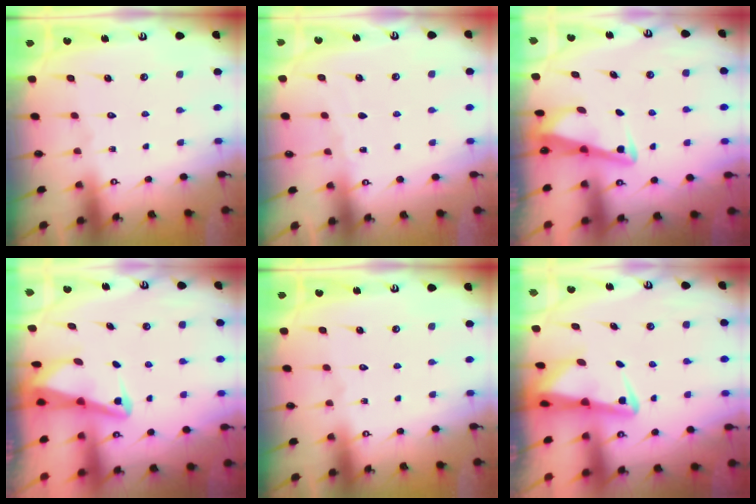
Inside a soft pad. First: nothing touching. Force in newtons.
{"total": 2.5, "press": 2.5, "slide": 0.4}
{"total": 3.3, "press": 3.3, "slide": 0.4}
{"total": 3.1, "press": 3.1, "slide": 0.7}
{"total": 0.0}
{"total": 3.0, "press": 2.9, "slide": 0.6}